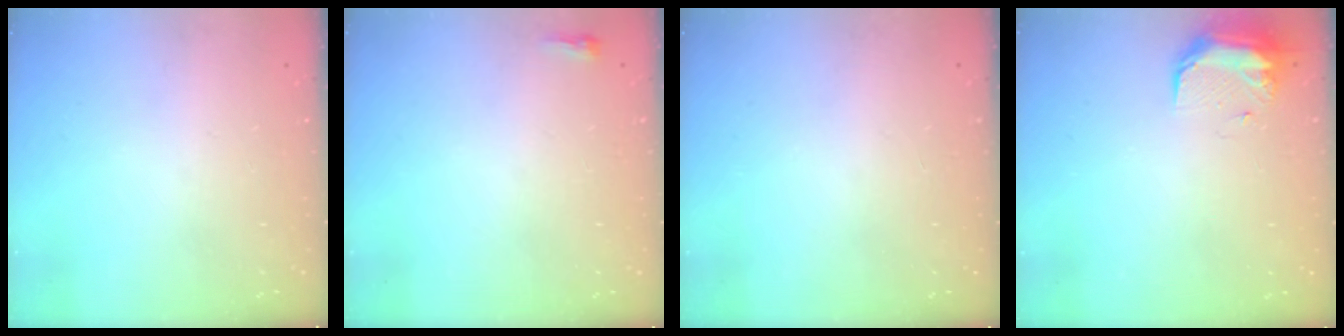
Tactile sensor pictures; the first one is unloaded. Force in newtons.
{"total": 2.4, "press": 2.4, "slide": 0.6}
{"total": 0.0}
{"total": 11.4, "press": 9.6, "slide": 6.1}